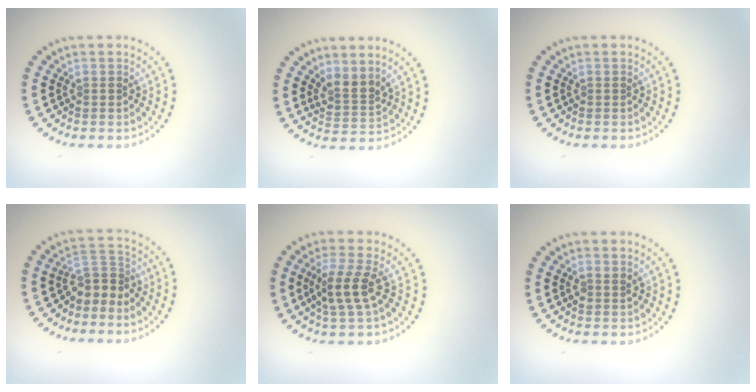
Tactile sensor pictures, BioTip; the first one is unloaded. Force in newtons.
{"total": 2.4, "press": 1.8, "slide": 1.6}
{"total": 0.0}
{"total": 2.8, "press": 2.0, "slide": 1.9}
{"total": 3.3, "press": 2.9, "slide": 1.6}
{"total": 1.0, "press": 0.9, "slide": 0.4}